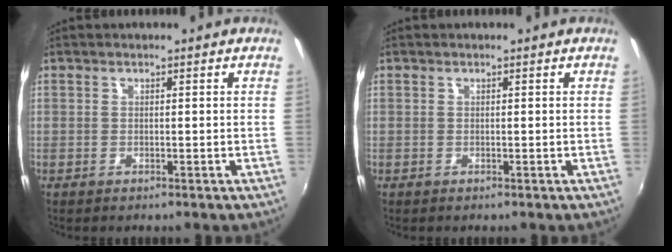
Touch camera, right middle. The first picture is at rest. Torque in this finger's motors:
{"motor_torque": [0.00, 0.00, 0.00, 0.00]}